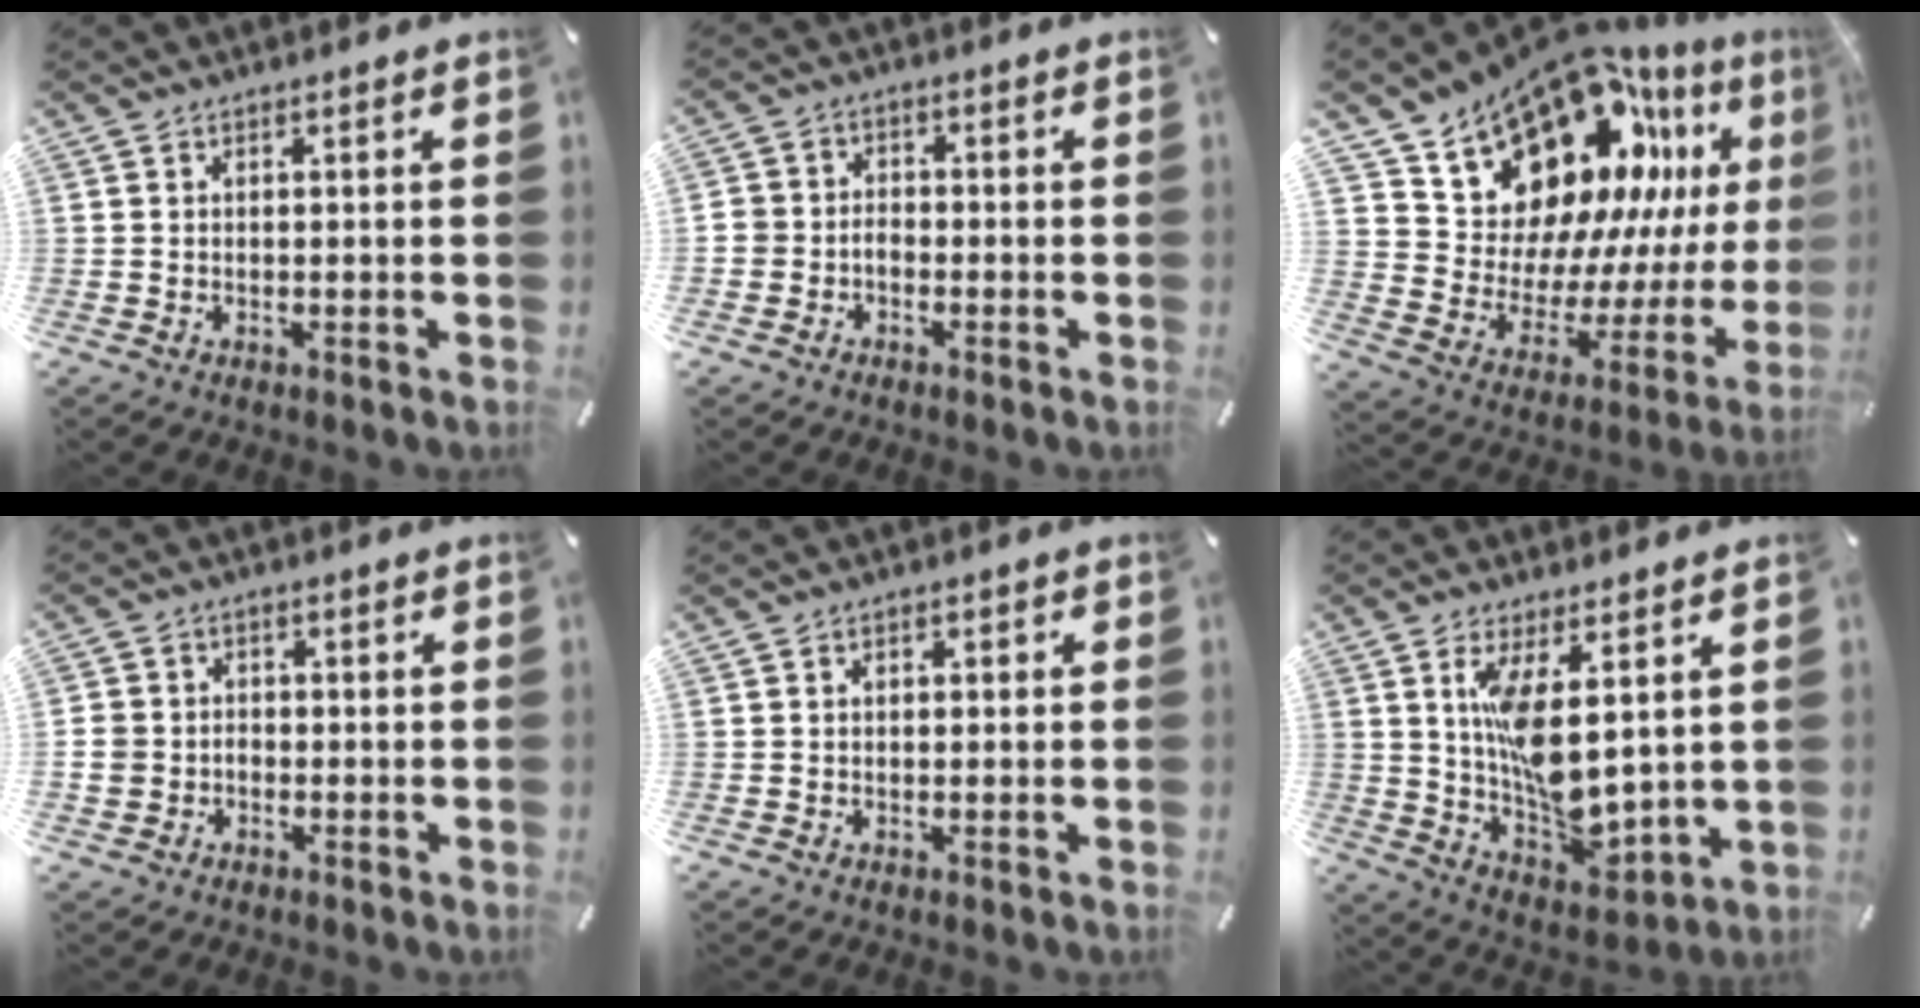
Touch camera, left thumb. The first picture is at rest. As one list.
[{"total": 3.5, "force": [-2.0, 2.8, 0.9], "torque": [-0.016, 0.013, -0.038]}, {"total": 19.0, "force": [14.0, 10.9, 6.9], "torque": [-0.102, -0.120, 0.256]}, {"total": 4.8, "force": [-1.4, 4.3, 1.6], "torque": [-0.027, 0.009, -0.028]}, {"total": 1.4, "force": [-0.1, 1.1, 0.9], "torque": [-0.018, 0.007, -0.005]}, {"total": 11.9, "force": [3.6, 6.0, 9.7], "torque": [-0.170, -0.029, 0.069]}]